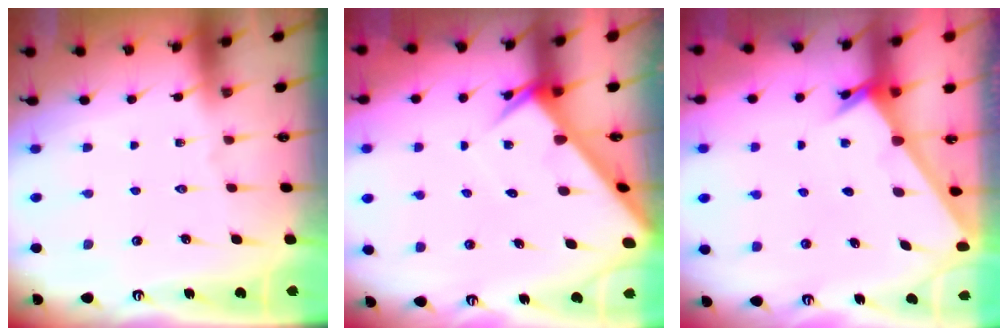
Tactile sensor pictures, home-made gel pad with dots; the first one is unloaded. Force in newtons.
{"total": 5.4, "press": 5.4, "slide": 0.5}
{"total": 2.4, "press": 2.4, "slide": 0.2}